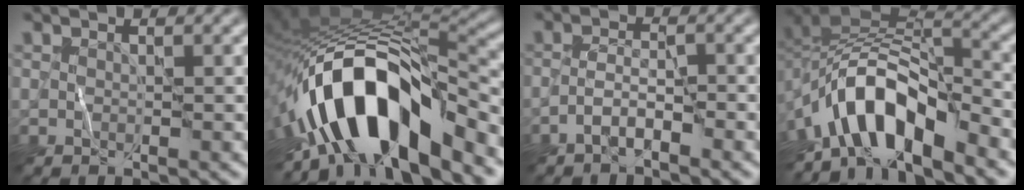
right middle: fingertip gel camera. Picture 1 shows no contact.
{"total": 14.0, "force": [-5.8, 5.6, 11.5], "torque": [-0.182, 0.015, -0.107]}
{"total": 1.9, "force": [-1.5, 0.3, 1.2], "torque": [-0.025, 0.008, -0.034]}
{"total": 9.1, "force": [-5.2, 3.8, 6.4], "torque": [-0.096, 0.013, -0.102]}